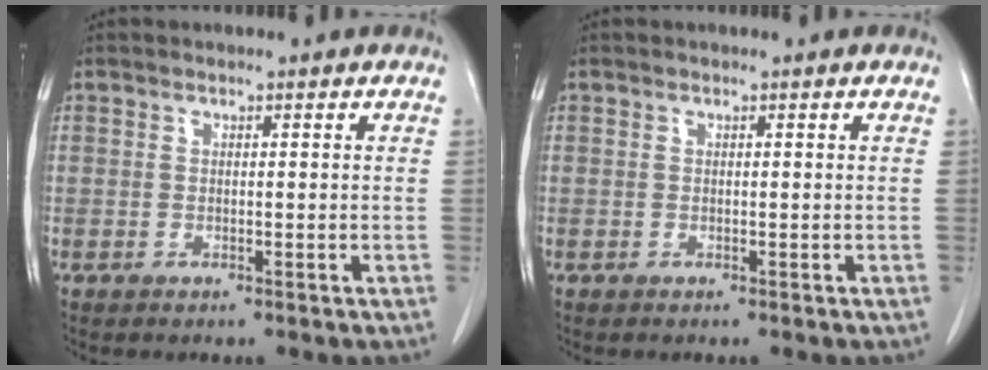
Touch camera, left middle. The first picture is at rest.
{"total": 0.0}